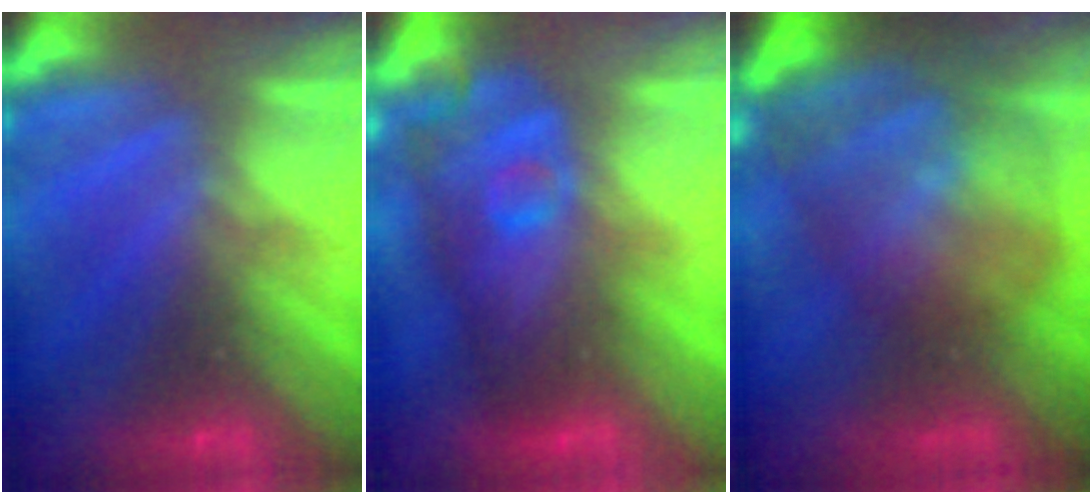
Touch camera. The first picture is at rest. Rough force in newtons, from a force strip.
{"total": 4.5}
{"total": 7.6}